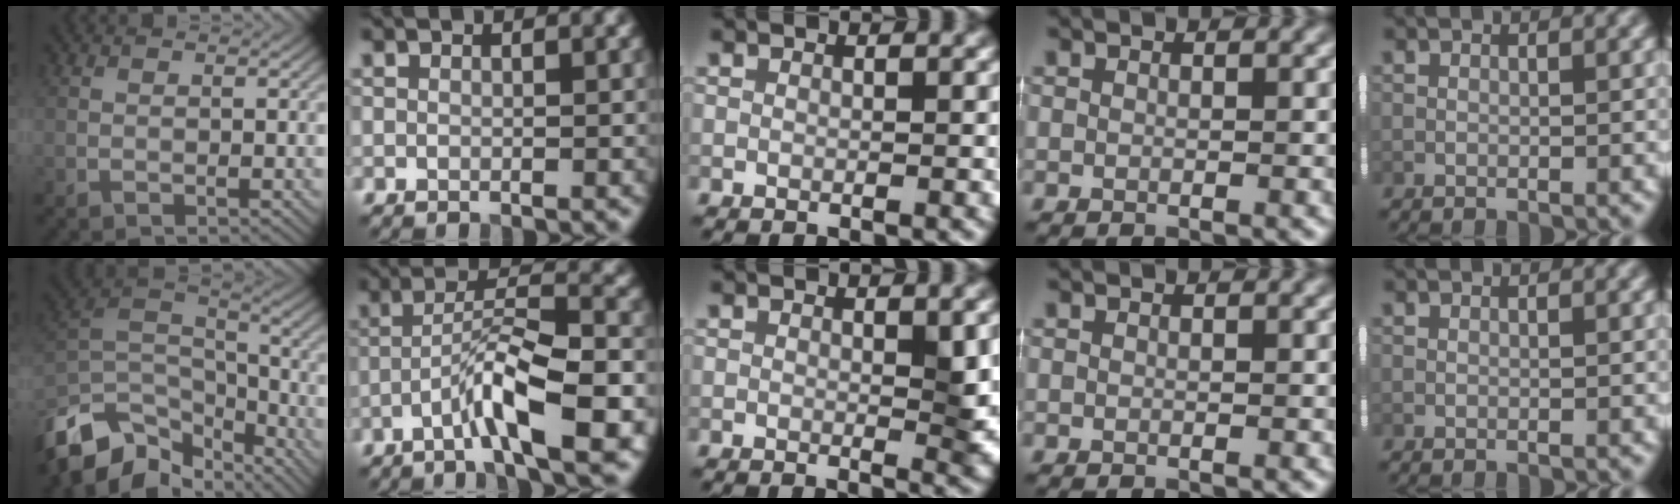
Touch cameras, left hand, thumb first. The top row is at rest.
{"thumb": {"total": 13.3, "force": [-9.1, 7.1, 6.6], "torque": [-0.174, -0.011, -0.168]}, "index": {"total": 7.2, "force": [-3.3, 1.0, 6.3], "torque": [-0.111, 0.019, -0.062]}, "middle": {"total": 2.6, "force": [0.2, 0.5, 2.5], "torque": [-0.034, -0.006, 0.003]}}